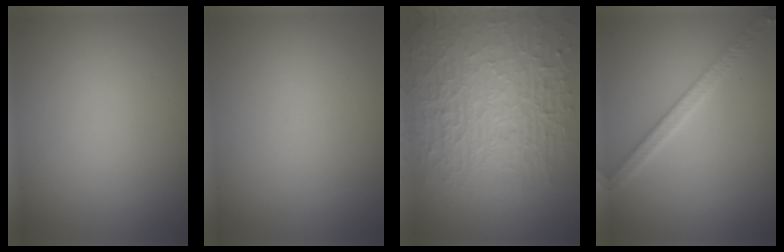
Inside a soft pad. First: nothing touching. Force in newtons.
{"total": 0.0}
{"total": 10.2, "press": 6.8, "slide": 7.6}
{"total": 2.9, "press": 2.8, "slide": 0.6}